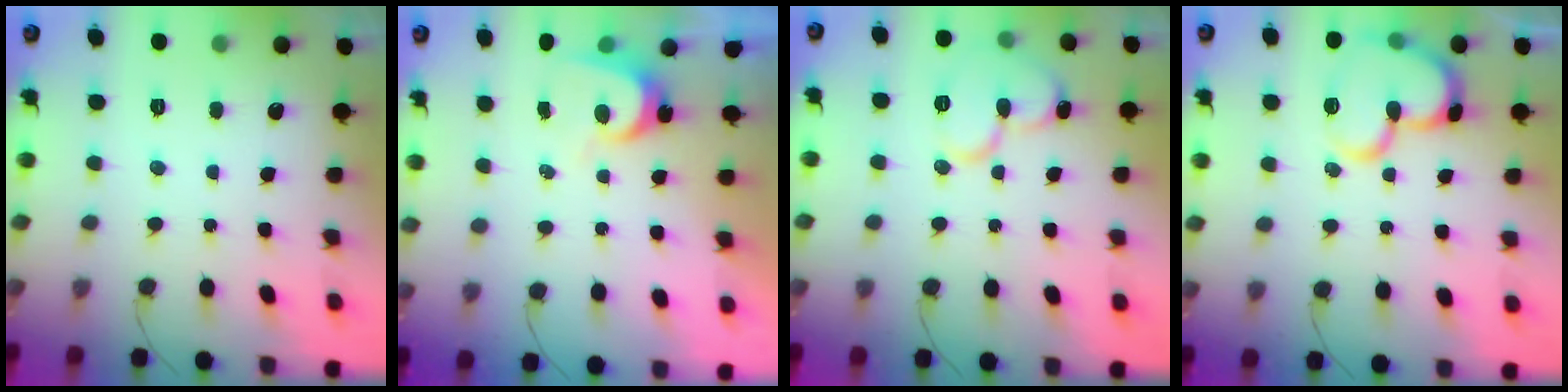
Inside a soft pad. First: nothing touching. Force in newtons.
{"total": 5.7, "press": 5.7, "slide": 0.4}
{"total": 11.4, "press": 11.3, "slide": 1.4}
{"total": 15.8, "press": 15.6, "slide": 1.9}